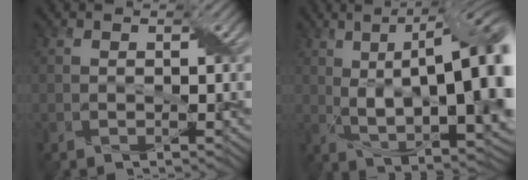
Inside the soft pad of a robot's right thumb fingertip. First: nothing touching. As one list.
[{"total": 17.6, "force": [3.1, 6.4, 16.1], "torque": [-0.237, 0.021, 0.051]}]